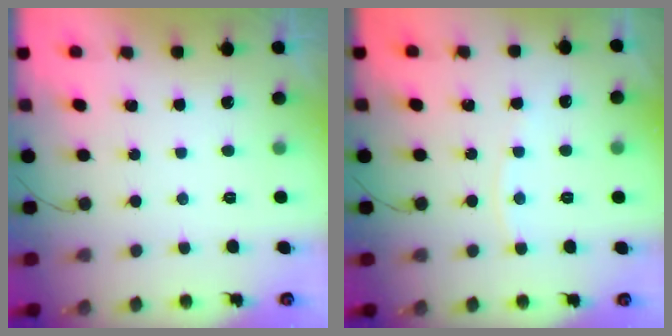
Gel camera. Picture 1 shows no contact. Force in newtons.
{"total": 3.2, "press": 3.1, "slide": 0.4}